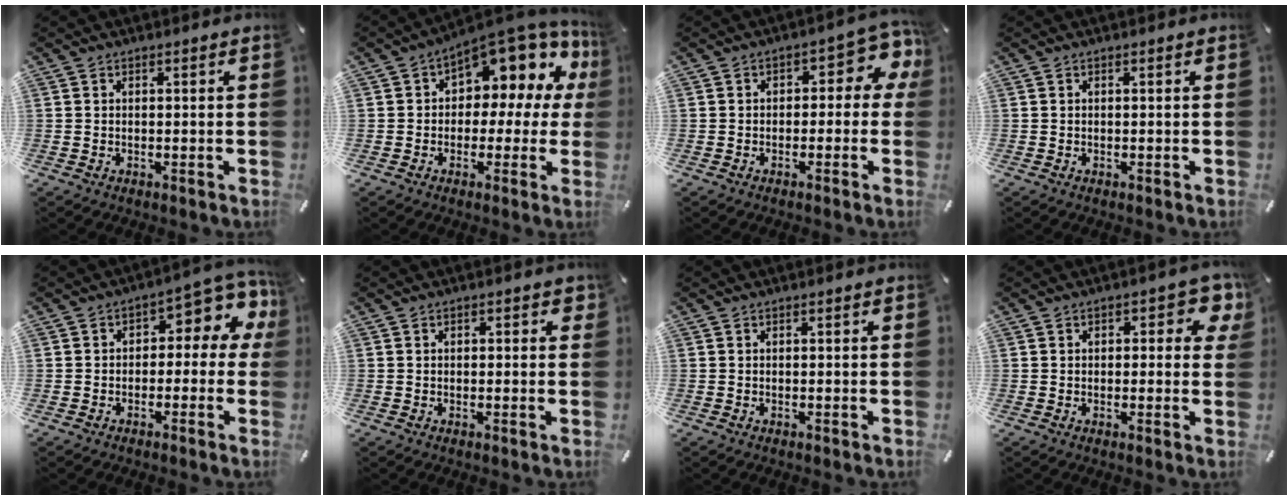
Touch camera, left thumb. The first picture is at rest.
{"total": 10.3, "force": [6.0, 5.8, 6.1], "torque": [-0.077, -0.067, 0.101]}
{"total": 7.8, "force": [2.0, 4.4, 6.1], "torque": [-0.071, -0.015, 0.026]}
{"total": 0.0}
{"total": 8.1, "force": [2.4, 4.5, 6.3], "torque": [-0.072, -0.024, 0.035]}
{"total": 1.3, "force": [0.1, 0.9, 0.9], "torque": [-0.002, 0.000, -0.005]}
{"total": 0.0}
{"total": 5.2, "force": [1.6, 2.8, 4.2], "torque": [-0.046, -0.002, 0.019]}